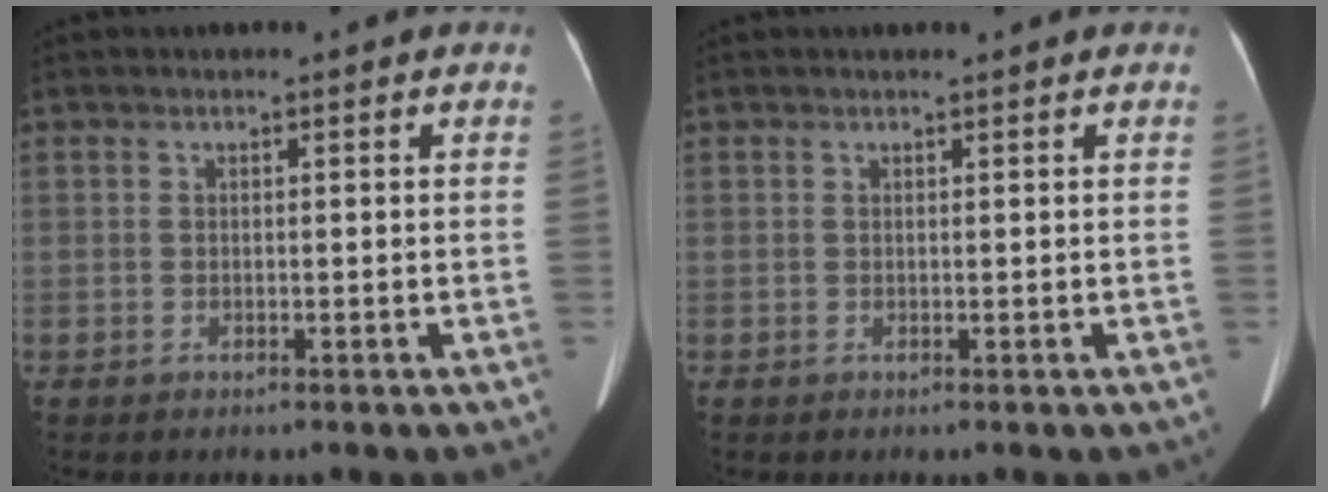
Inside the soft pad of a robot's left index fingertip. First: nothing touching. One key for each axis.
{"total": 1.2, "fx": 1.1, "fy": -0.1, "fz": 0.4, "tx": -0.007, "ty": 0.014, "tz": 0.018}